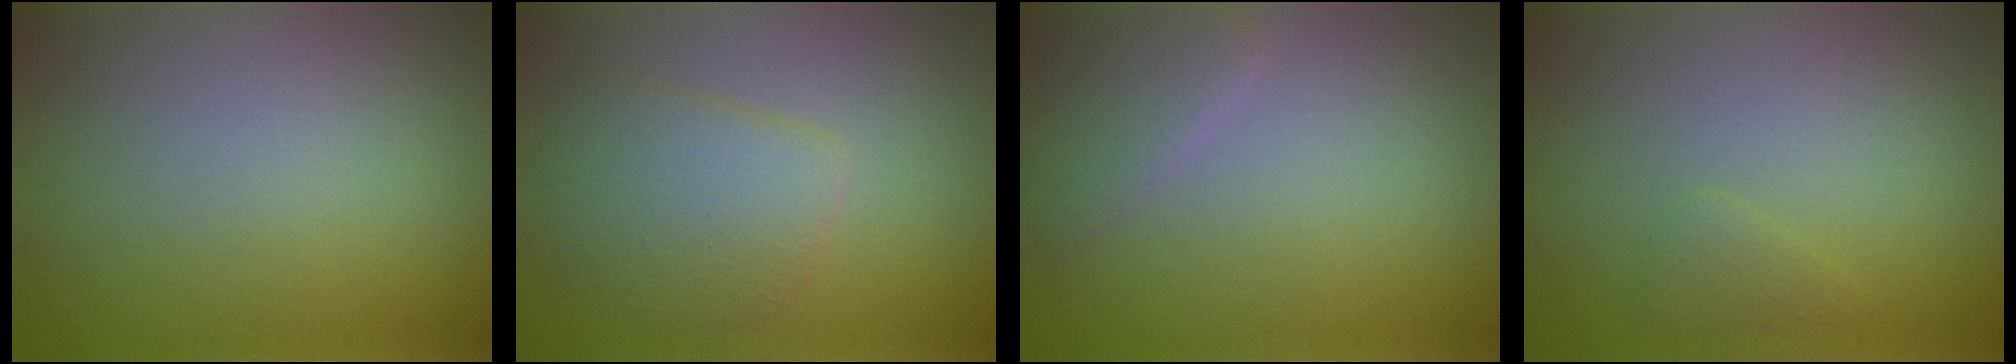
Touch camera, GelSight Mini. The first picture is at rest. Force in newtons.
{"total": 4.4, "press": 4.4, "slide": 0.2}
{"total": 2.5, "press": 2.5, "slide": 0.1}
{"total": 1.1, "press": 1.1, "slide": 0.1}